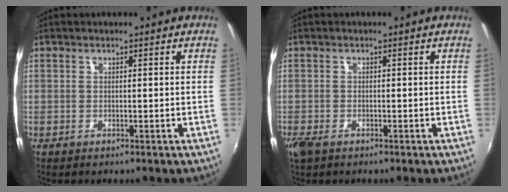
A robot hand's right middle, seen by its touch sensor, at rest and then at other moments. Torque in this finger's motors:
{"motor_torque": [0.94, -0.93, 0.51, 0.13]}